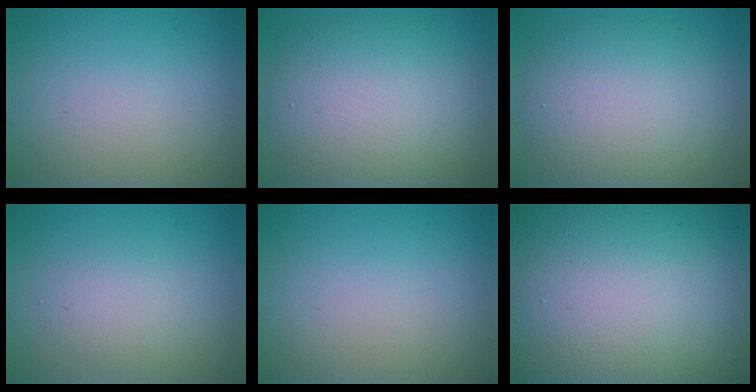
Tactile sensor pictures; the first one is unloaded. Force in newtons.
{"total": 9.3, "press": 9.3, "slide": 1.0}
{"total": 8.7, "press": 8.6, "slide": 0.5}
{"total": 2.0, "press": 2.0, "slide": 0.1}
{"total": 0.0}
{"total": 26.9, "press": 26.9, "slide": 1.3}